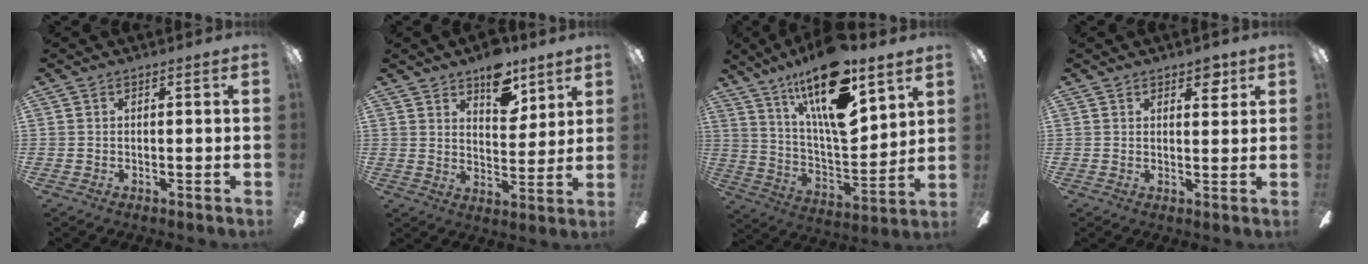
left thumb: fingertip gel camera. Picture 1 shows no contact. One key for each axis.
{"total": 10.6, "fx": 7.2, "fy": 5.5, "fz": 5.5, "tx": -0.062, "ty": -0.033, "tz": 0.125}
{"total": 22.8, "fx": 14.6, "fy": 7.3, "fz": 15.9, "tx": -0.285, "ty": -0.088, "tz": 0.240}
{"total": 3.9, "fx": 2.6, "fy": 1.8, "fz": 2.3, "tx": -0.016, "ty": -0.008, "tz": 0.040}